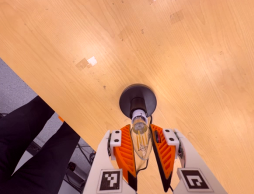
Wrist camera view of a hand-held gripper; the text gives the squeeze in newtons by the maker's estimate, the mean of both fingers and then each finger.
{"total": 10.1, "left": 10.0, "right": 10.2}